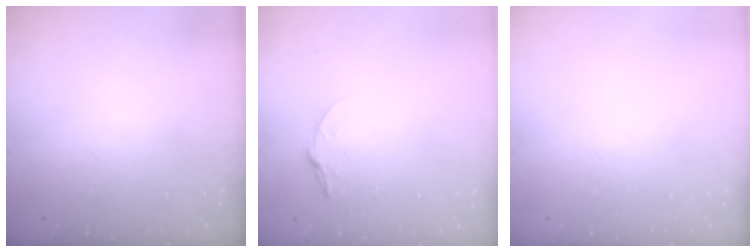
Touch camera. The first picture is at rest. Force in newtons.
{"total": 4.6, "press": 4.6, "slide": 0.4}
{"total": 0.0}